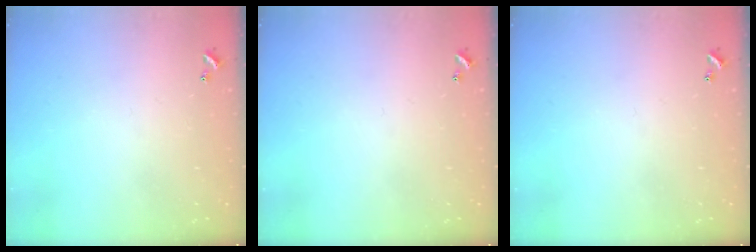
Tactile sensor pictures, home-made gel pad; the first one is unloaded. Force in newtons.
{"total": 0.0}
{"total": 0.0}